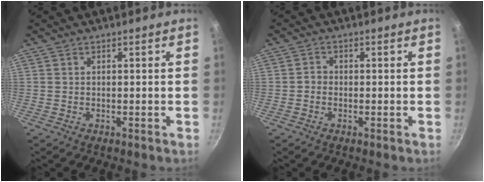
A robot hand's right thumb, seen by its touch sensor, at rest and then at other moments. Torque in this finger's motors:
{"motor_torque": [0.17, 0.11, 0.34, 0.17, 0.02]}